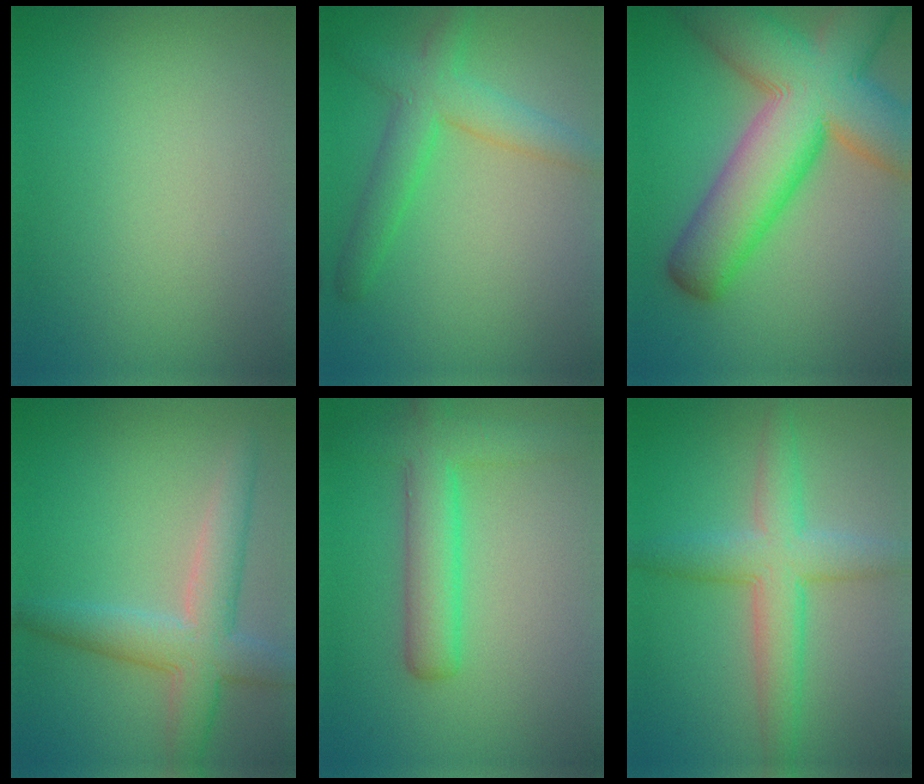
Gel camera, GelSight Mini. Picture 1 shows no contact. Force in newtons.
{"total": 4.5, "press": 4.5, "slide": 0.1}
{"total": 14.5, "press": 14.4, "slide": 0.8}
{"total": 5.3, "press": 5.3, "slide": 0.2}
{"total": 5.0, "press": 5.0, "slide": 0.3}
{"total": 5.1, "press": 5.1, "slide": 0.2}